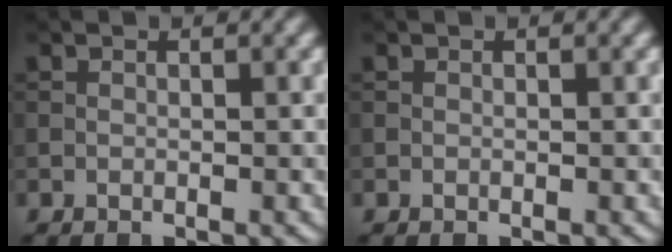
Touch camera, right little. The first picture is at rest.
{"total": 0.0}